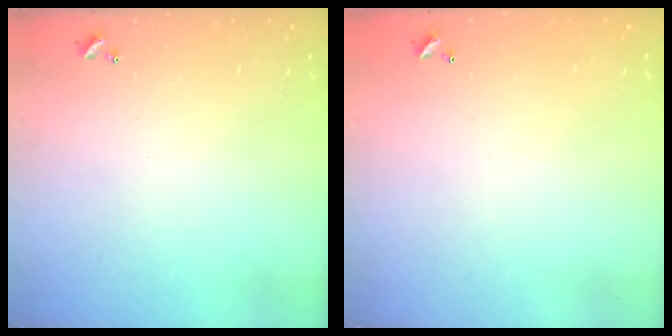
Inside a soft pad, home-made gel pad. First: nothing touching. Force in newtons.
{"total": 2.8, "press": 2.8, "slide": 0.1}